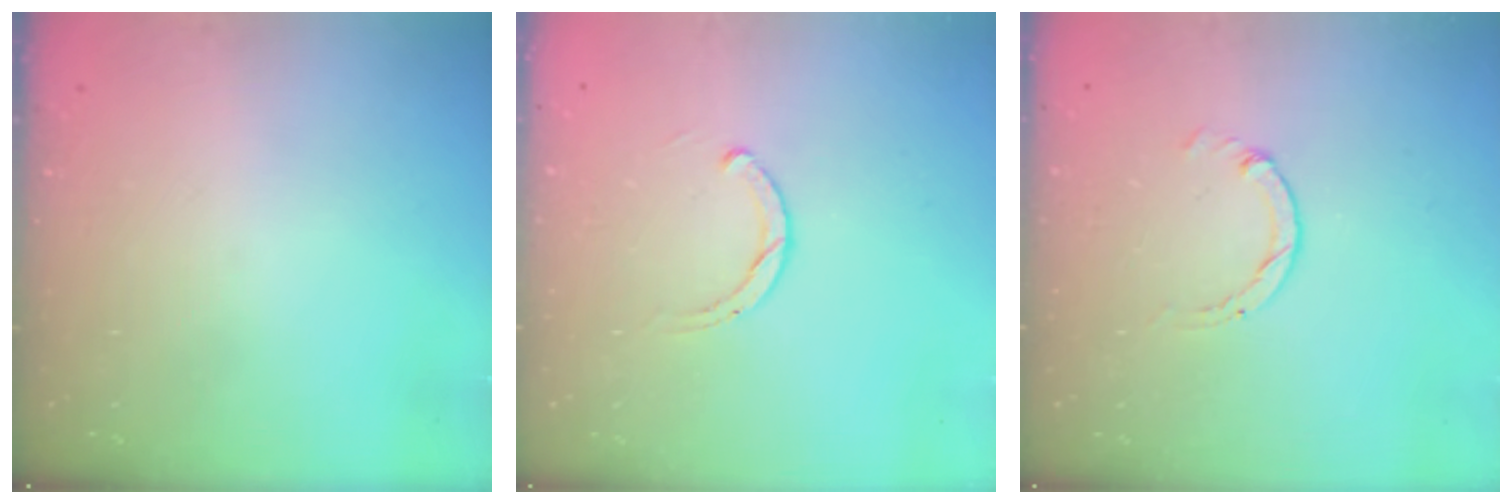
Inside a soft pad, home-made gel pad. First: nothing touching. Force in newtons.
{"total": 1.9, "press": 1.9, "slide": 0.2}
{"total": 0.0}